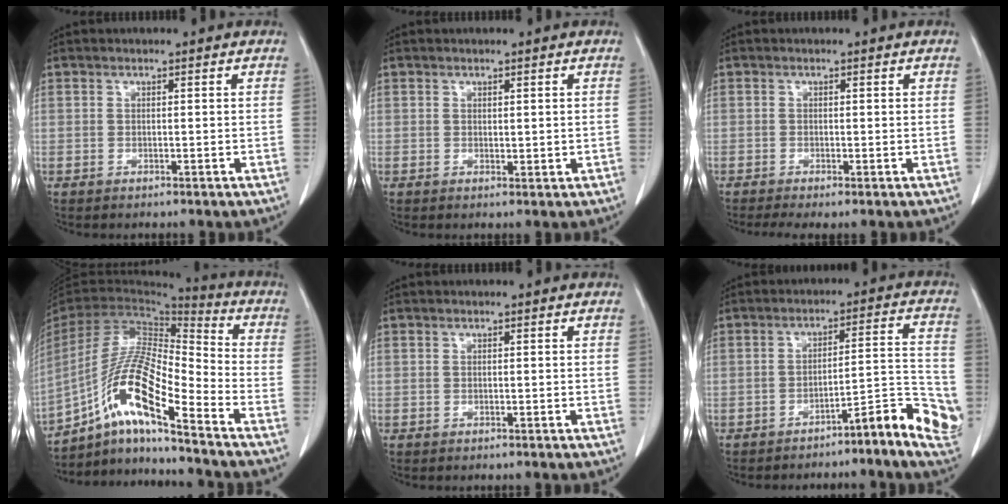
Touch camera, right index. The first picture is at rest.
{"total": 0.5, "force": [0.1, 0.4, 0.3], "torque": [-0.003, -0.002, 0.004]}
{"total": 2.6, "force": [-1.9, 0.3, 1.7], "torque": [-0.026, -0.007, -0.032]}
{"total": 15.3, "force": [-9.2, 1.7, 12.1], "torque": [-0.238, 0.004, -0.167]}
{"total": 0.0}
{"total": 9.3, "force": [-4.8, 0.9, 7.9], "torque": [-0.082, 0.016, -0.068]}